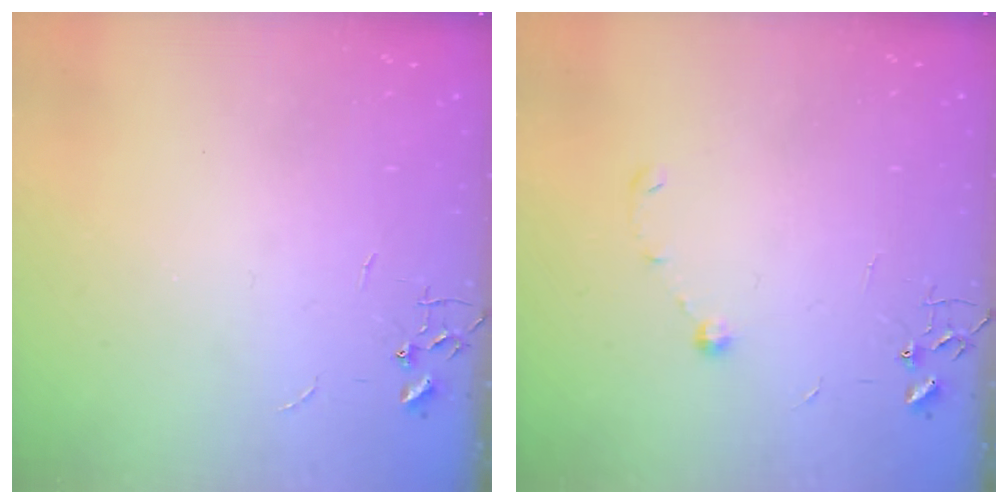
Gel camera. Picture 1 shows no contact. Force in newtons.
{"total": 5.4, "press": 5.3, "slide": 0.9}